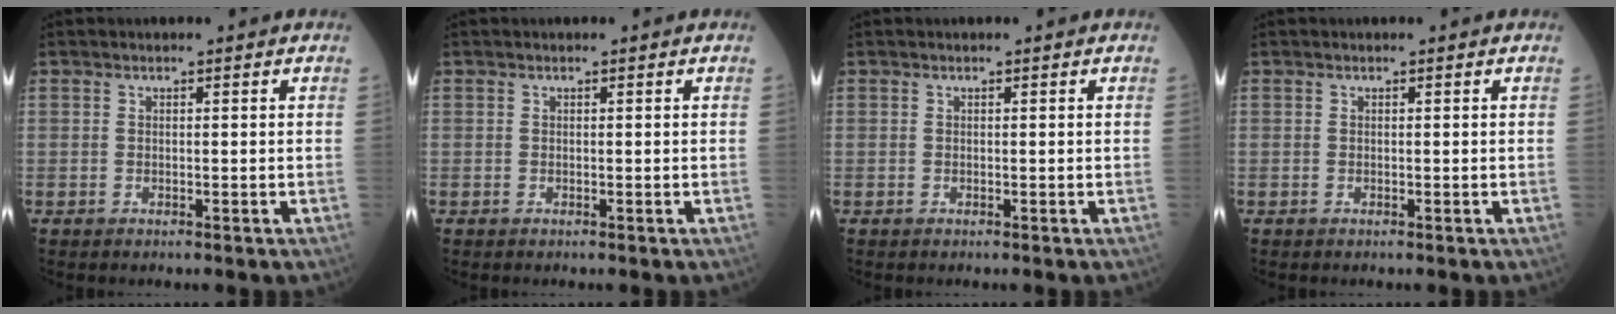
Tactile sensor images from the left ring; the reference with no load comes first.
{"total": 0.0}
{"total": 0.0}
{"total": 0.0}